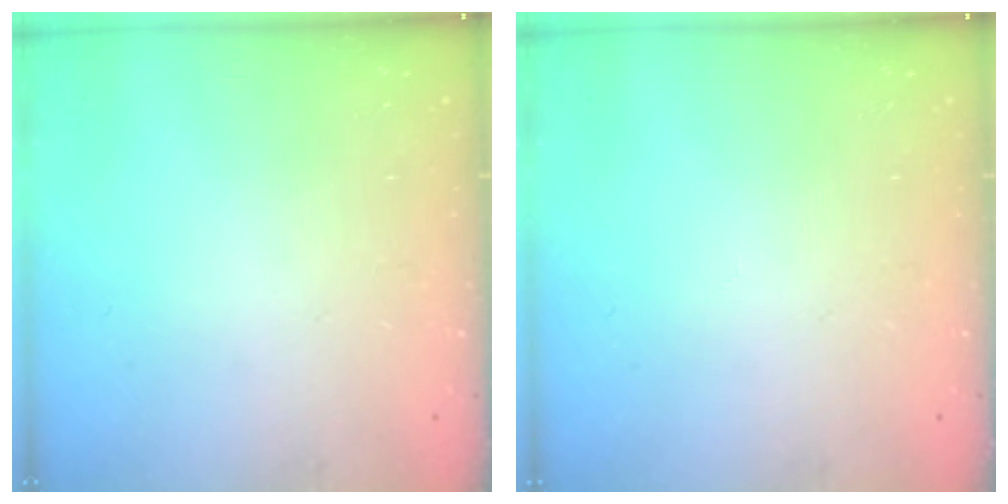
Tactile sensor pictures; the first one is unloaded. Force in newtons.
{"total": 0.0}